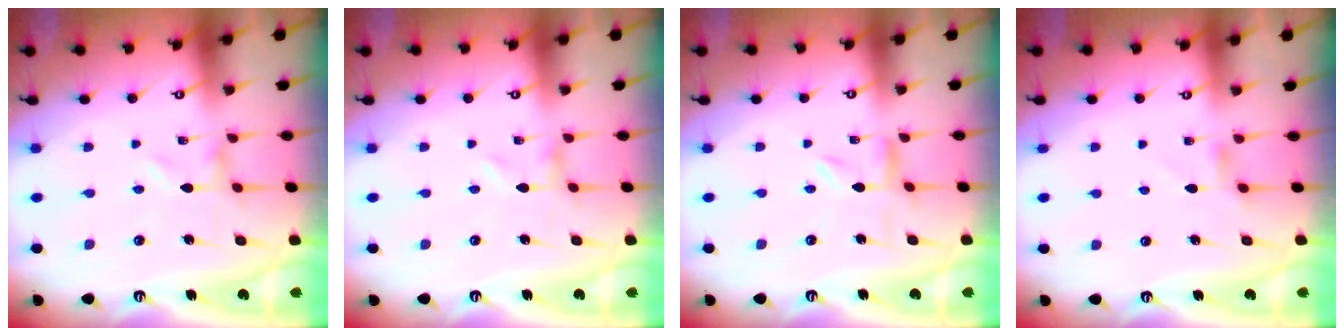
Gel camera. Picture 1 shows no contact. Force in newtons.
{"total": 0.0}
{"total": 1.8, "press": 1.8, "slide": 0.3}
{"total": 3.0, "press": 2.9, "slide": 0.5}